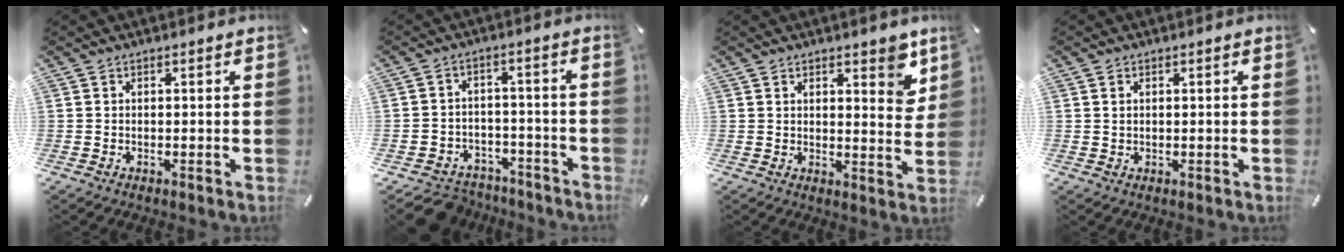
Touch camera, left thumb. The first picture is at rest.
{"total": 6.0, "force": [-4.3, 4.0, 1.1], "torque": [-0.023, 0.027, -0.081]}
{"total": 6.0, "force": [4.4, 2.8, 3.0], "torque": [-0.021, -0.030, 0.071]}
{"total": 1.0, "force": [0.3, 0.8, 0.5], "torque": [-0.010, 0.004, 0.006]}